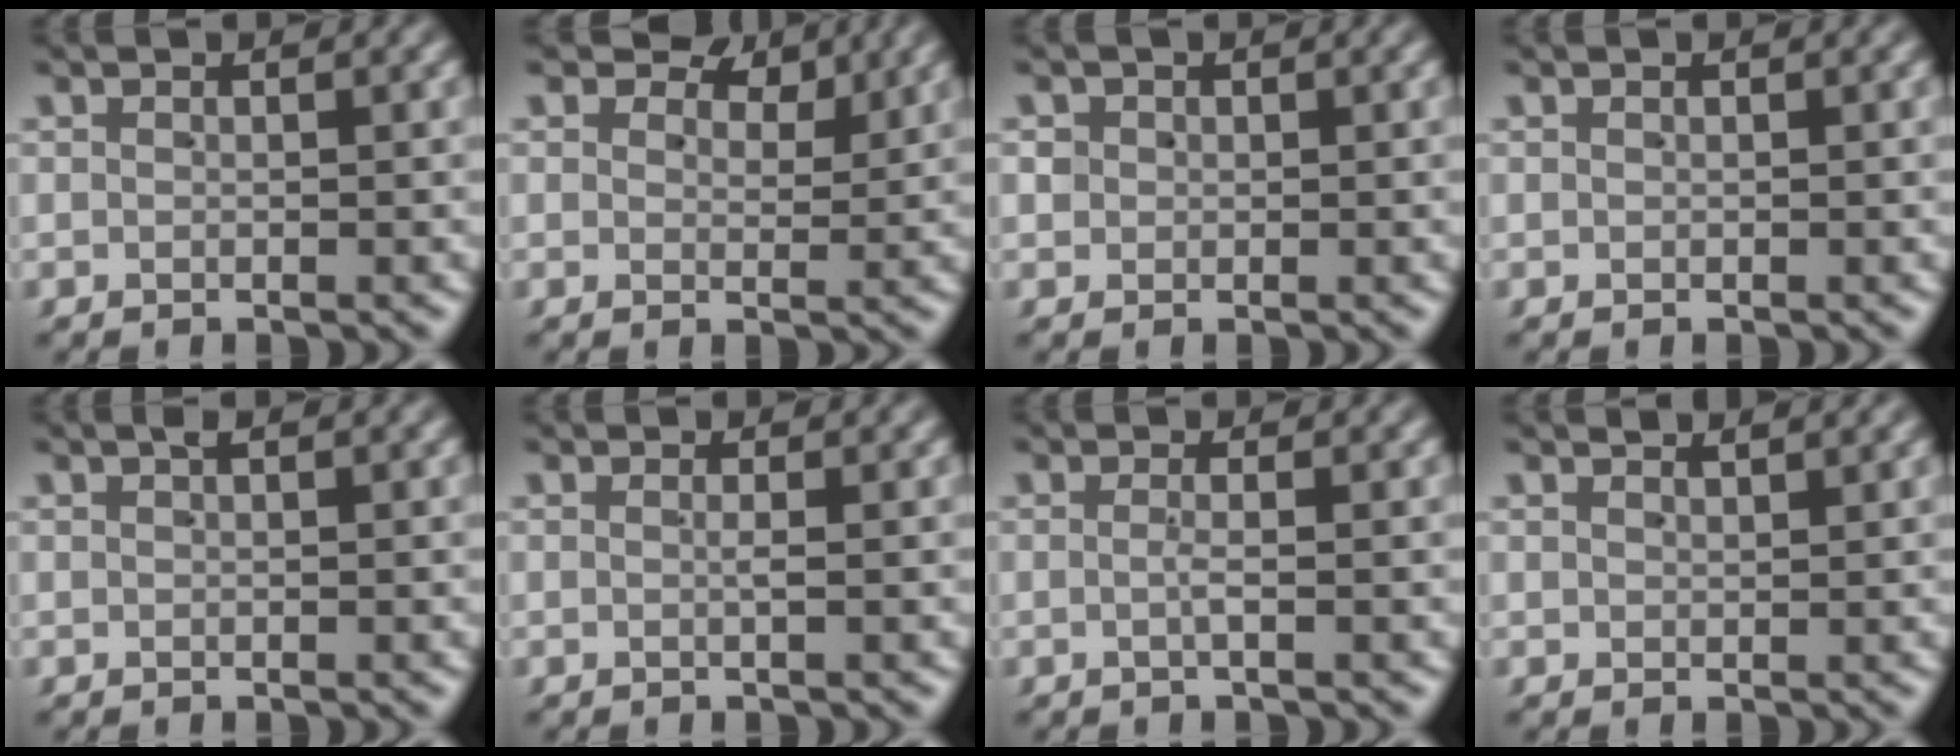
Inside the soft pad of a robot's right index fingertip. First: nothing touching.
{"total": 3.9, "force": [2.4, 2.4, 1.9], "torque": [-0.016, -0.004, 0.036]}
{"total": 1.4, "force": [0.4, 1.3, 0.3], "torque": [-0.006, -0.002, 0.011]}
{"total": 0.0}
{"total": 0.7, "force": [0.4, 0.1, 0.6], "torque": [-0.007, 0.003, 0.007]}
{"total": 0.6, "force": [-0.2, -0.1, 0.6], "torque": [-0.010, -0.004, -0.003]}
{"total": 1.1, "force": [-0.6, -0.3, 0.8], "torque": [-0.019, -0.004, -0.010]}
{"total": 1.1, "force": [1.1, 0.0, -0.1], "torque": [0.010, -0.002, 0.024]}